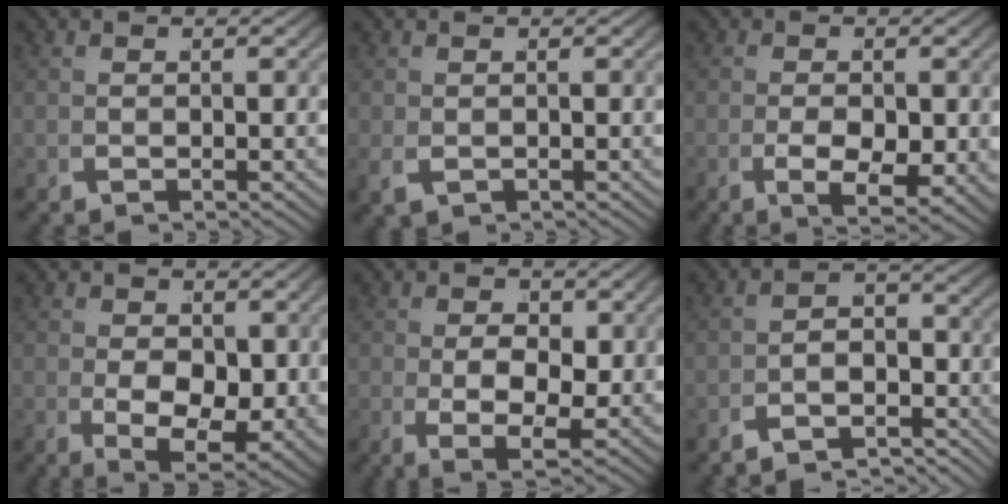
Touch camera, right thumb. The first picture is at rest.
{"total": 1.1, "force": [-0.1, 0.8, 0.7], "torque": [-0.016, -0.003, 0.005]}
{"total": 5.9, "force": [-1.3, 3.1, 4.9], "torque": [-0.087, -0.025, -0.009]}
{"total": 9.2, "force": [-1.2, 6.0, 6.9], "torque": [-0.127, -0.052, 0.008]}
{"total": 7.3, "force": [-0.7, 4.6, 5.7], "torque": [-0.109, -0.037, 0.008]}
{"total": 6.9, "force": [-5.0, 3.5, 3.3], "torque": [-0.050, -0.026, -0.074]}